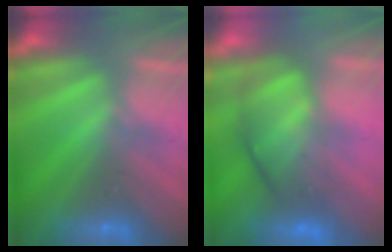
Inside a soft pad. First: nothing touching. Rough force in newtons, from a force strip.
{"total": 5.5}